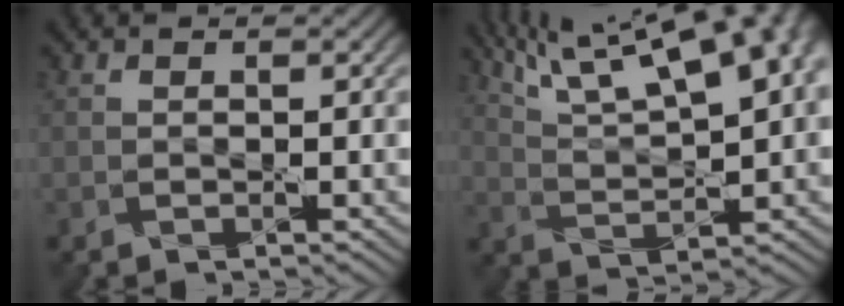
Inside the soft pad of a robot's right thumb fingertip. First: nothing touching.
{"total": 18.3, "force": [10.3, 6.1, 13.8], "torque": [-0.242, 0.039, 0.158]}